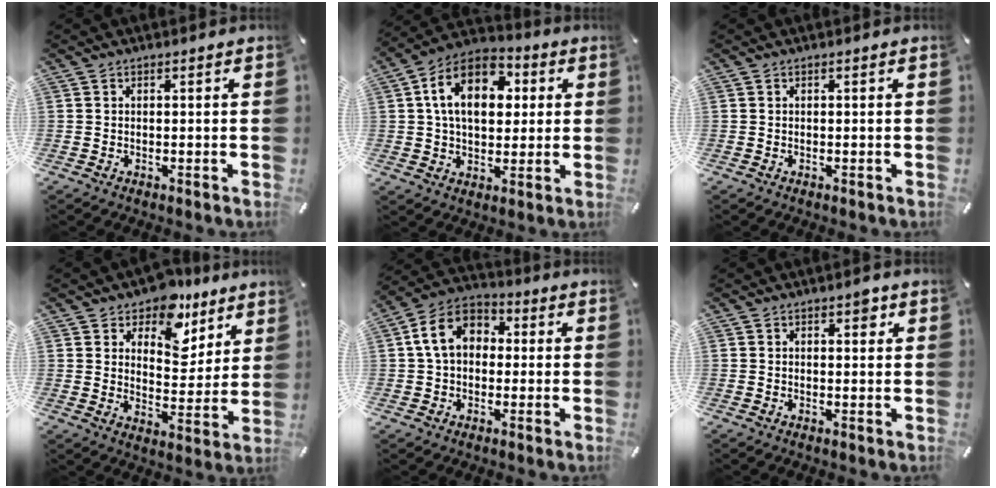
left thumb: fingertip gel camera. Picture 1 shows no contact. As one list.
[{"total": 14.3, "force": [3.5, 9.8, 9.9], "torque": [-0.179, 0.004, 0.057]}, {"total": 0.0}, {"total": 14.0, "force": [9.4, 6.5, 8.0], "torque": [-0.103, -0.069, 0.163]}, {"total": 9.9, "force": [0.7, 7.5, 6.4], "torque": [-0.137, 0.020, 0.012]}, {"total": 2.4, "force": [0.9, 1.4, 1.7], "torque": [-0.013, -0.002, 0.009]}]